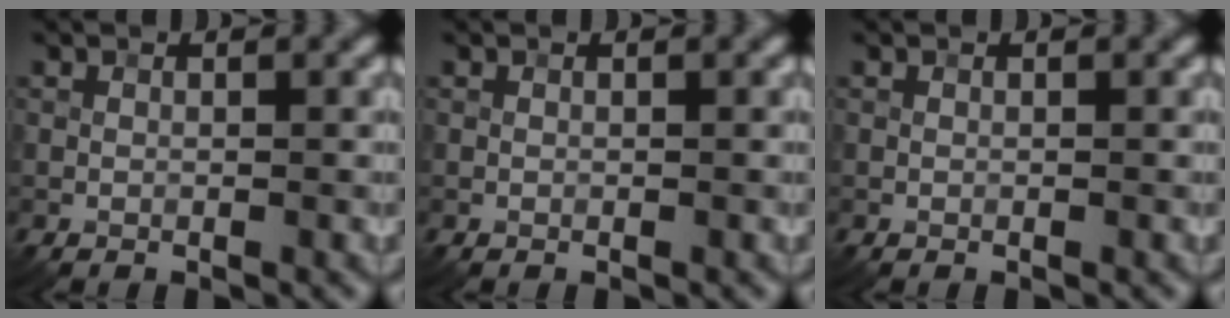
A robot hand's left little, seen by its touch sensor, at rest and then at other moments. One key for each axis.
{"total": 0.0}
{"total": 0.0}